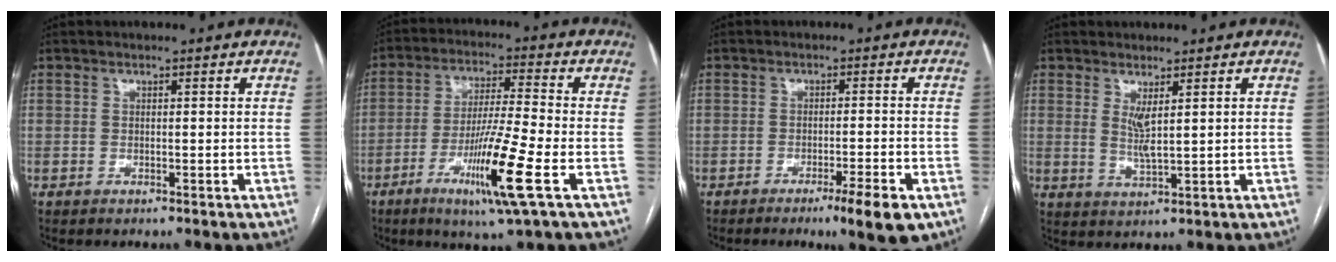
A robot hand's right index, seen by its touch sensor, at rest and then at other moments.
{"total": 12.7, "force": [-5.1, -0.7, 11.6], "torque": [-0.219, -0.023, -0.094]}
{"total": 6.2, "force": [-3.6, 0.2, 5.1], "torque": [-0.071, -0.010, -0.053]}
{"total": 3.1, "force": [1.1, 0.2, 2.9], "torque": [-0.063, -0.011, 0.028]}